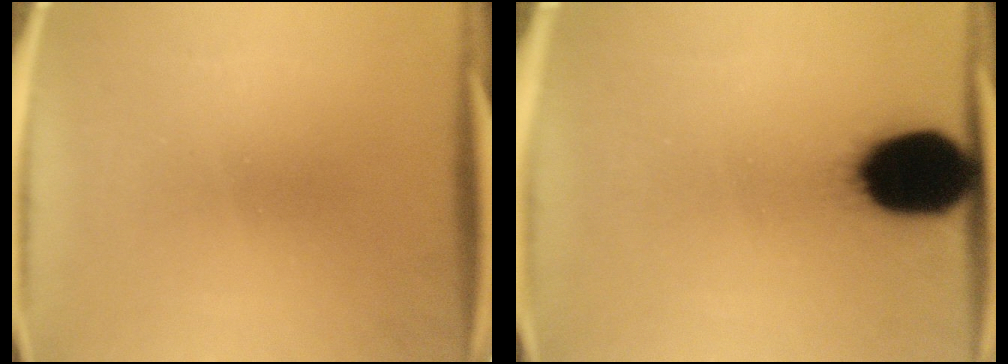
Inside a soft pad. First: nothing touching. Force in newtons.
{"total": 19.9}